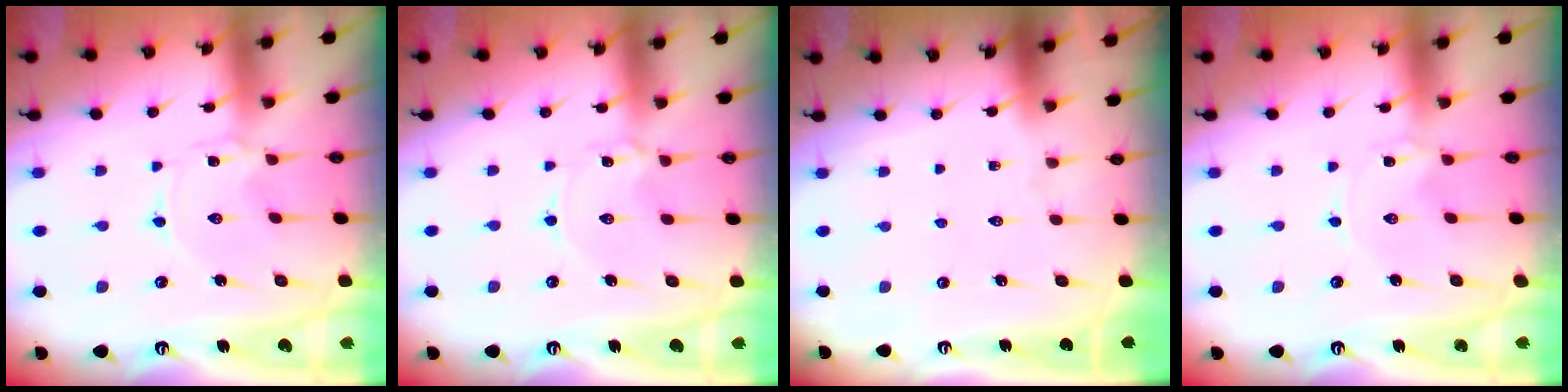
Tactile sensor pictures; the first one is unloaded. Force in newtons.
{"total": 0.9, "press": 0.9, "slide": 0.1}
{"total": 0.0}
{"total": 0.0}